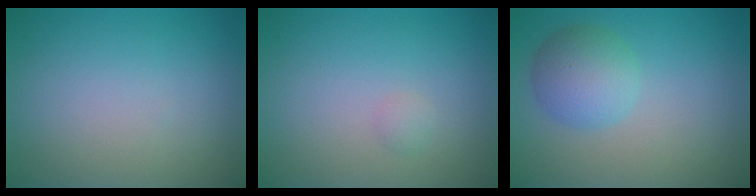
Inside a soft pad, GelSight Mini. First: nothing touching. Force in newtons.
{"total": 0.6, "press": 0.6, "slide": 0.1}
{"total": 3.8, "press": 3.8, "slide": 0.1}